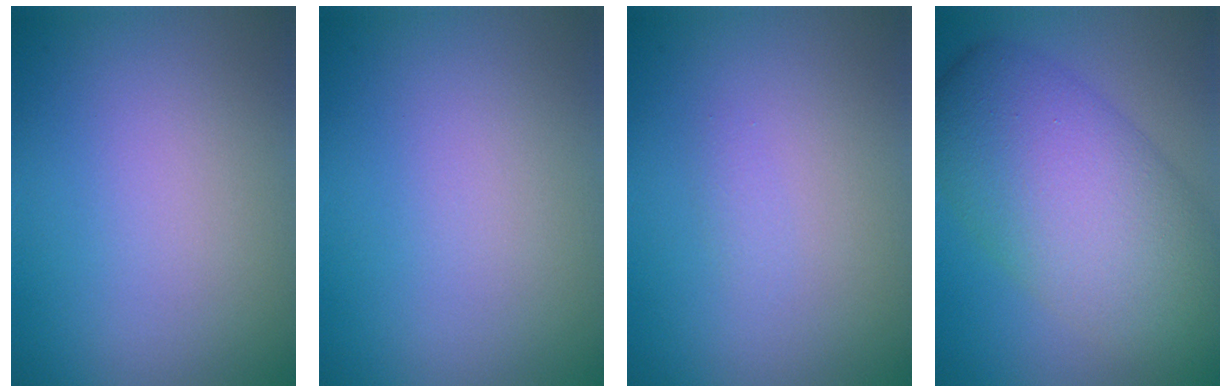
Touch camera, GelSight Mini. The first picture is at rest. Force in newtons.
{"total": 0.0}
{"total": 0.6, "press": 0.6, "slide": 0.0}
{"total": 10.6, "press": 10.6, "slide": 0.4}